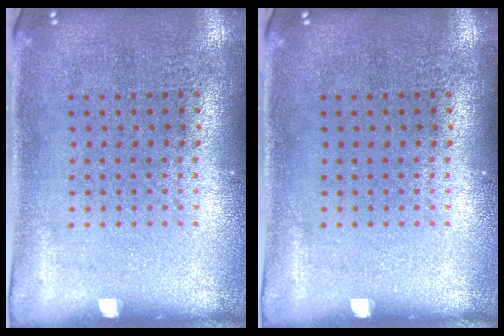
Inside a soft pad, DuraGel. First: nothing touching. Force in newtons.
{"total": 0.0}